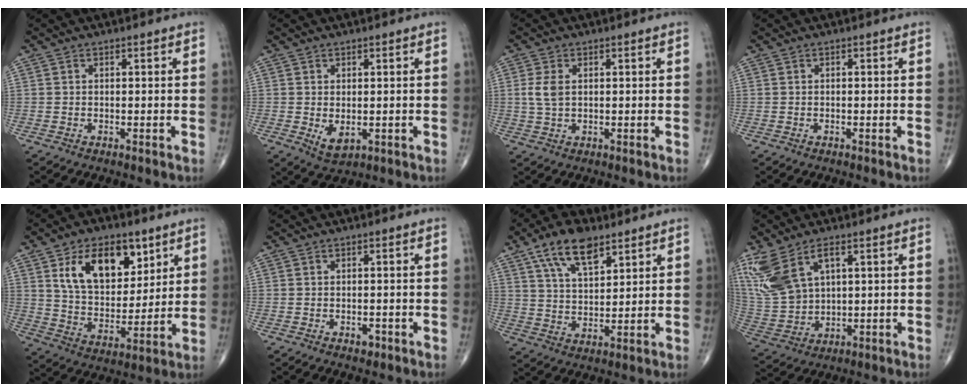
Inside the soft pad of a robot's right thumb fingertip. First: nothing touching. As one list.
[{"total": 3.5, "force": [-0.4, 2.1, 2.9], "torque": [-0.038, -0.009, 0.005]}, {"total": 3.6, "force": [0.6, 2.1, 2.8], "torque": [-0.067, 0.001, 0.014]}, {"total": 0.0}, {"total": 16.8, "force": [7.6, 9.9, 11.2], "torque": [-0.138, -0.037, 0.142]}, {"total": 1.4, "force": [-0.7, 0.8, 0.8], "torque": [-0.007, 0.001, -0.010]}, {"total": 11.2, "force": [6.7, 5.1, 7.4], "torque": [-0.119, -0.027, 0.125]}, {"total": 13.3, "force": [6.1, 7.3, 9.2], "torque": [-0.202, -0.012, 0.141]}]